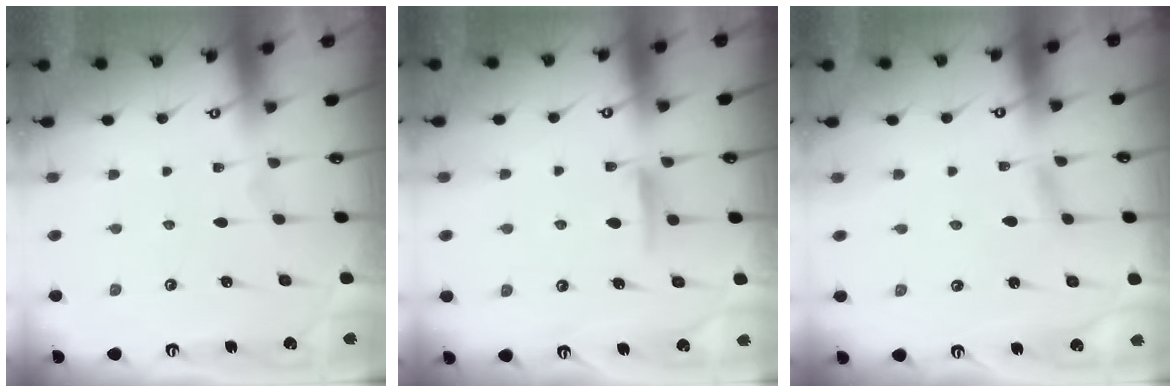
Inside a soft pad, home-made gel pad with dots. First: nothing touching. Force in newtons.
{"total": 6.5, "press": 6.5, "slide": 0.7}
{"total": 1.9, "press": 1.9, "slide": 0.2}